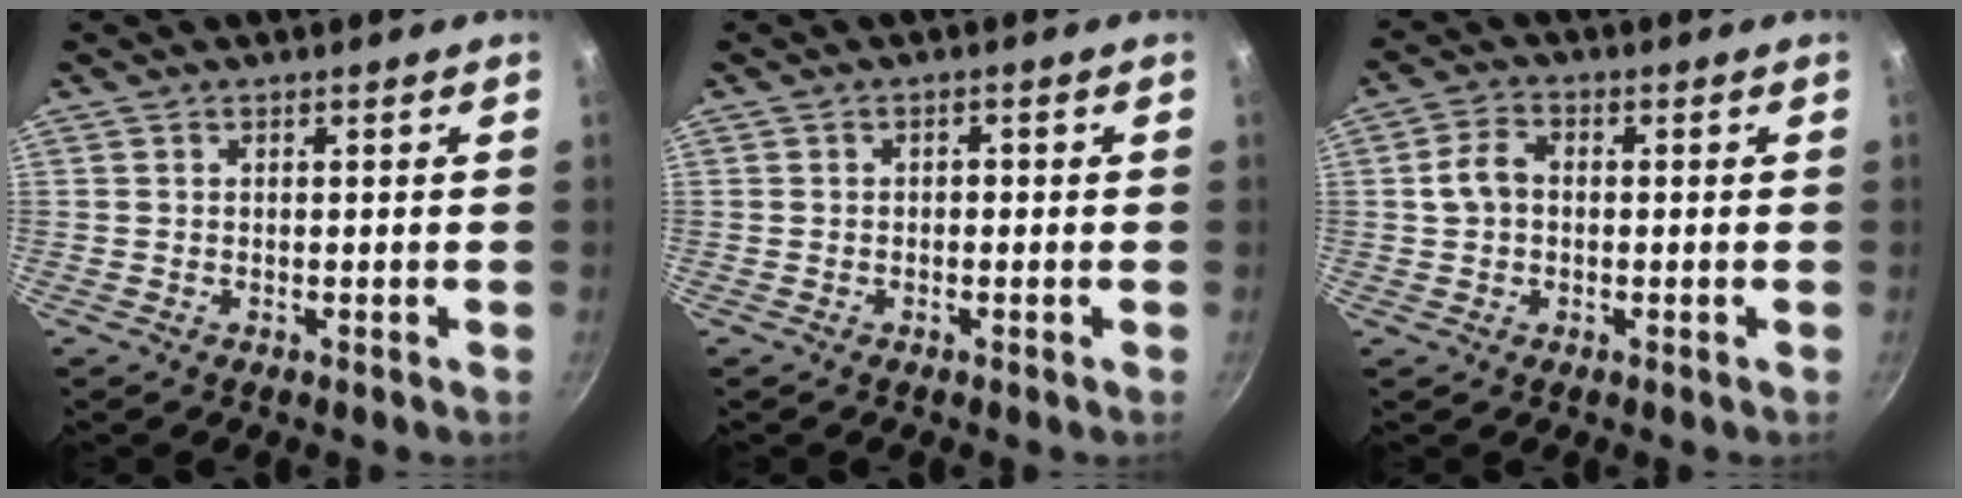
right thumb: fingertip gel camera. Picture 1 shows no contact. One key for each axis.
{"total": 1.1, "fx": -0.2, "fy": 0.8, "fz": 0.7, "tx": -0.001, "ty": 0.004, "tz": -0.007}
{"total": 4.9, "fx": 0.1, "fy": 3.6, "fz": 3.3, "tx": -0.061, "ty": 0.016, "tz": -0.004}